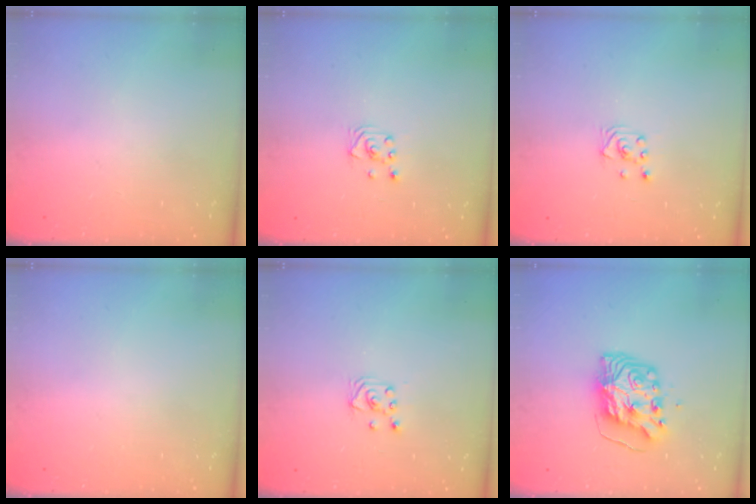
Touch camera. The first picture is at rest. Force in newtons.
{"total": 2.0, "press": 2.0, "slide": 0.1}
{"total": 2.0, "press": 2.0, "slide": 0.1}
{"total": 0.0}
{"total": 2.0, "press": 2.0, "slide": 0.2}
{"total": 8.3, "press": 8.3, "slide": 0.9}